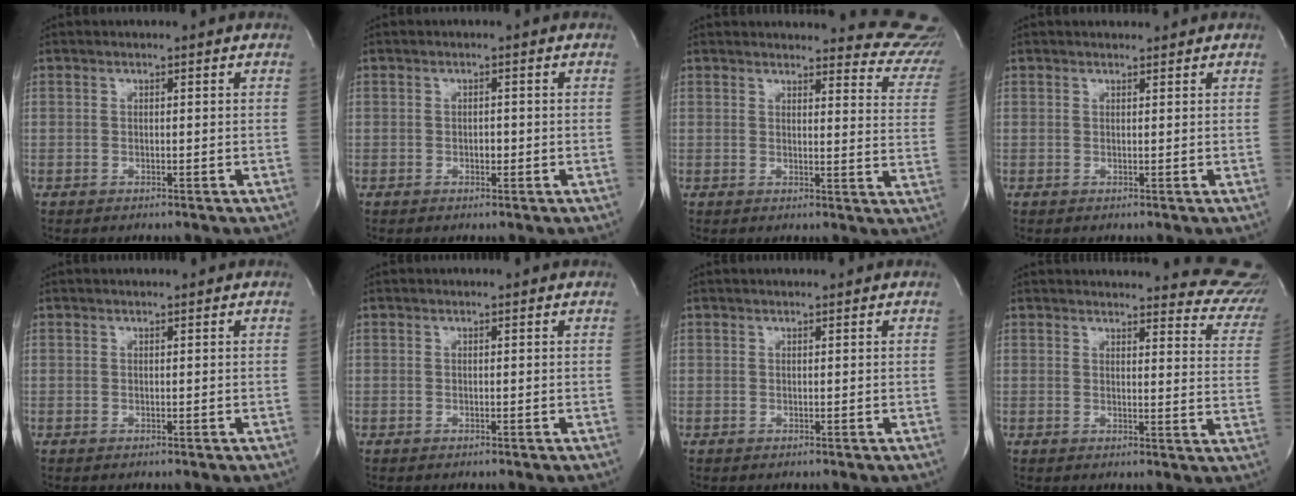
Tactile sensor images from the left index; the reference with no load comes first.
{"total": 1.1, "force": [-0.6, 0.6, 0.8], "torque": [-0.014, -0.002, -0.010]}
{"total": 17.7, "force": [17.3, 2.8, 2.6], "torque": [0.002, -0.102, 0.154]}
{"total": 2.3, "force": [2.1, 0.5, 0.5], "torque": [-0.010, 0.015, 0.030]}
{"total": 0.6, "force": [0.6, 0.0, 0.3], "torque": [-0.005, 0.008, 0.012]}
{"total": 0.0}
{"total": 1.2, "force": [1.1, 0.1, 0.5], "torque": [-0.007, 0.013, 0.020]}
{"total": 20.4, "force": [19.8, 3.4, 3.7], "torque": [-0.022, -0.099, 0.190]}